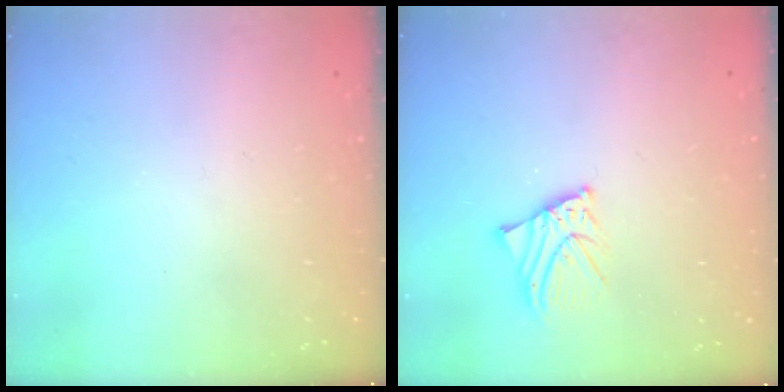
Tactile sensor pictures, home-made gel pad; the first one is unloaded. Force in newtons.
{"total": 3.9, "press": 3.9, "slide": 0.5}